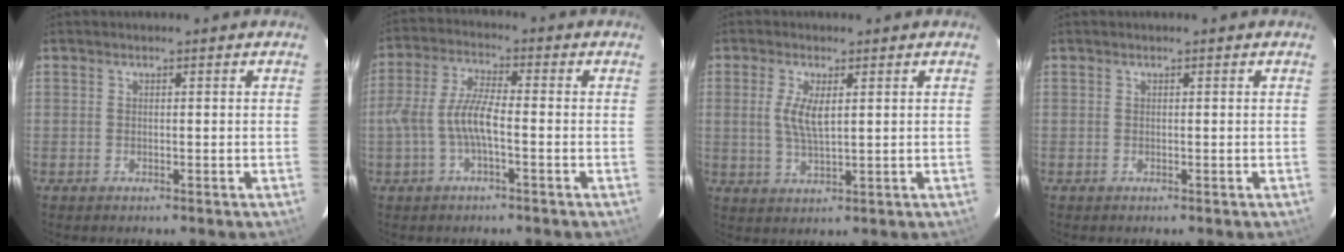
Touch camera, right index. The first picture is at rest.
{"total": 7.2, "force": [-2.1, 1.6, 6.7], "torque": [-0.145, 0.008, -0.039]}
{"total": 5.2, "force": [1.1, 1.7, 4.8], "torque": [-0.098, -0.002, 0.020]}
{"total": 0.0}